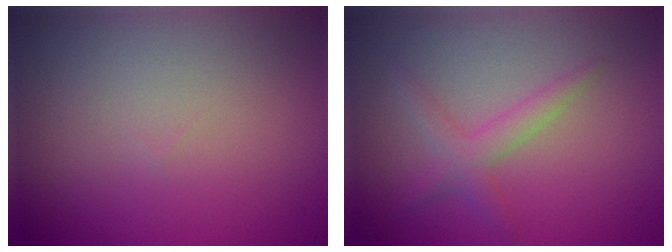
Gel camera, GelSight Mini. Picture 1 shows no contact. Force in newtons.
{"total": 2.3, "press": 2.3, "slide": 0.1}